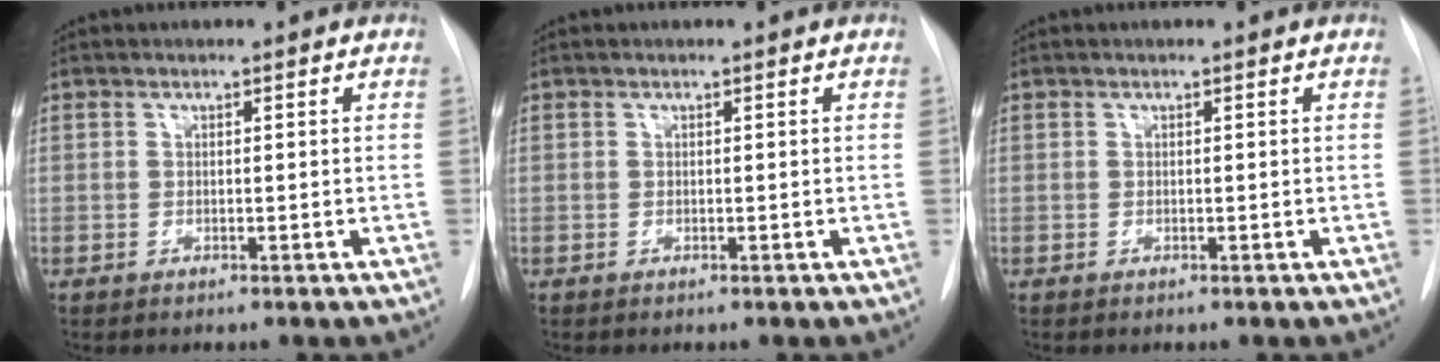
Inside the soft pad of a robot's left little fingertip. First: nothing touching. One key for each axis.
{"total": 0.0}
{"total": 0.0}